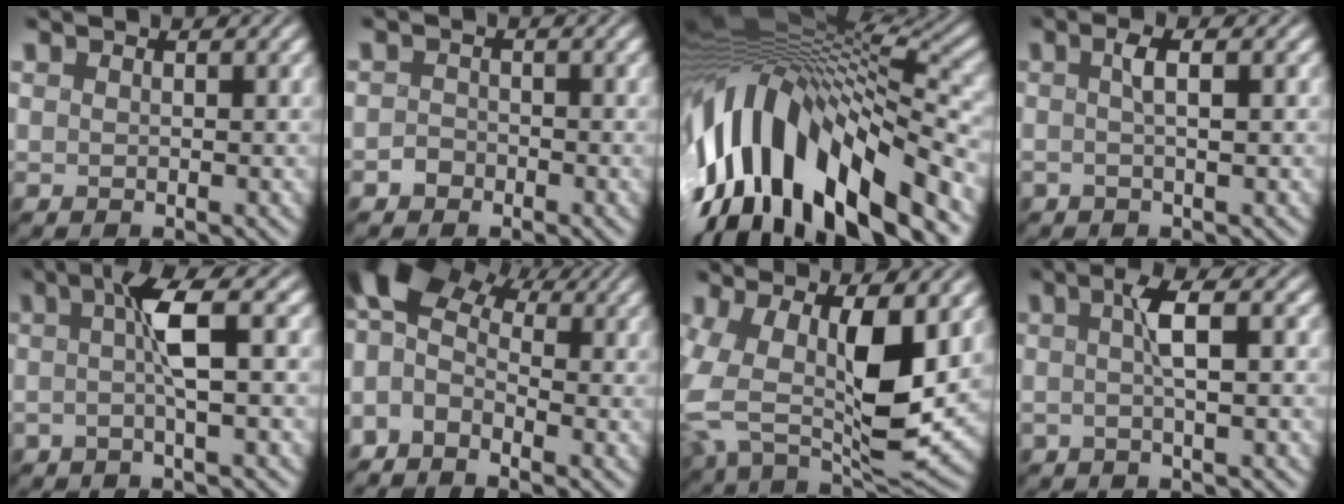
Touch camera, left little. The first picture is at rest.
{"total": 1.6, "force": [-1.4, 0.6, -0.3], "torque": [0.006, -0.005, -0.023]}
{"total": 14.5, "force": [-6.0, 5.9, 11.8], "torque": [-0.223, 0.020, -0.100]}
{"total": 1.9, "force": [-0.2, 0.4, 1.9], "torque": [-0.030, 0.003, -0.003]}
{"total": 3.5, "force": [-0.3, 0.0, 3.5], "torque": [-0.073, 0.006, -0.003]}
{"total": 7.8, "force": [0.4, 5.1, 5.8], "torque": [-0.124, 0.015, -0.002]}
{"total": 13.5, "force": [0.7, 7.2, 11.4], "torque": [-0.241, -0.015, 0.012]}
{"total": 2.5, "force": [-0.3, 0.2, 2.5], "torque": [-0.050, 0.004, -0.004]}